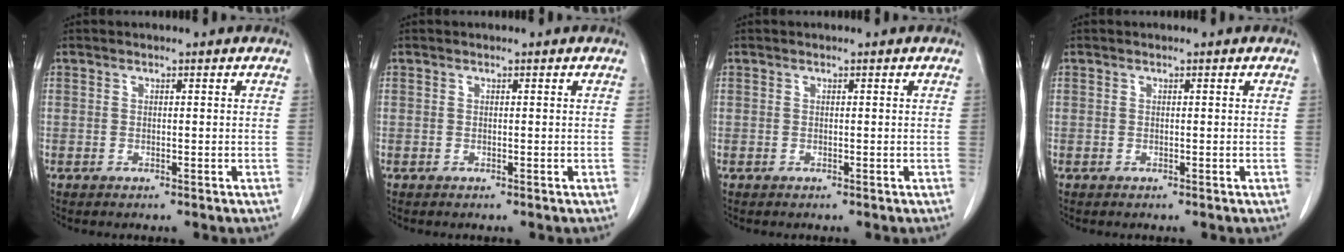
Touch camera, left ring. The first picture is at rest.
{"total": 0.0}
{"total": 0.0}
{"total": 0.0}